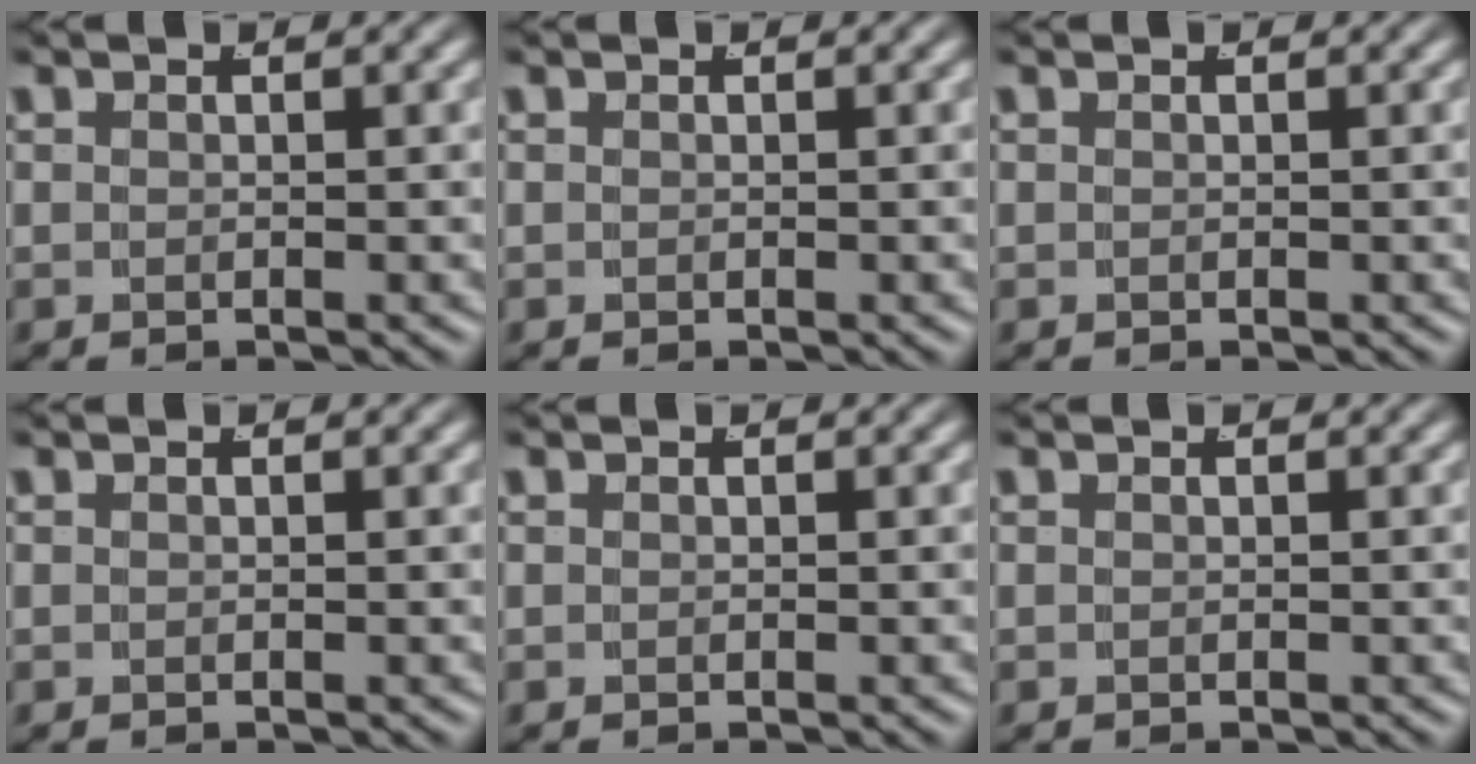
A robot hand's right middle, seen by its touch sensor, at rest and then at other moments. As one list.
[{"total": 0.0}, {"total": 0.0}, {"total": 0.0}, {"total": 0.0}, {"total": 0.0}]